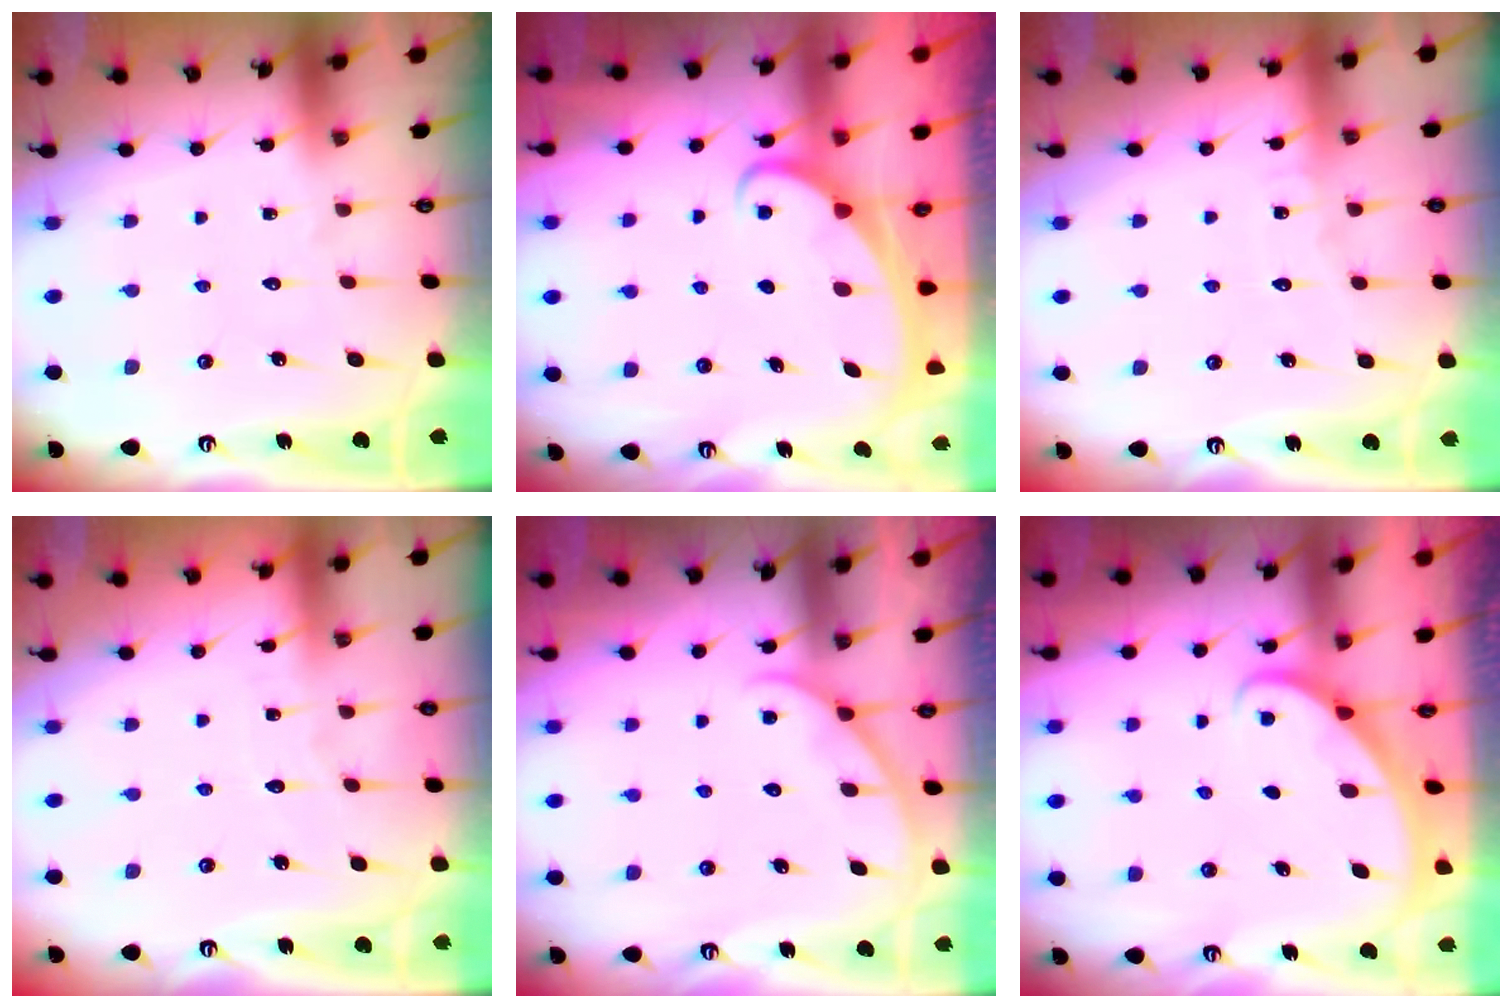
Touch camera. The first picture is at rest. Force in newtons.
{"total": 2.4, "press": 2.4, "slide": 0.3}
{"total": 3.5, "press": 3.4, "slide": 0.3}
{"total": 2.8, "press": 2.8, "slide": 0.1}
{"total": 3.9, "press": 3.8, "slide": 0.3}
{"total": 1.9, "press": 1.9, "slide": 0.1}